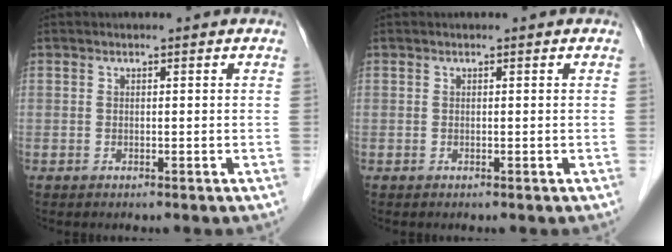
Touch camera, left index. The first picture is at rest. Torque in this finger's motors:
{"motor_torque": [-0.01, 0.01, 0.00, -0.01]}